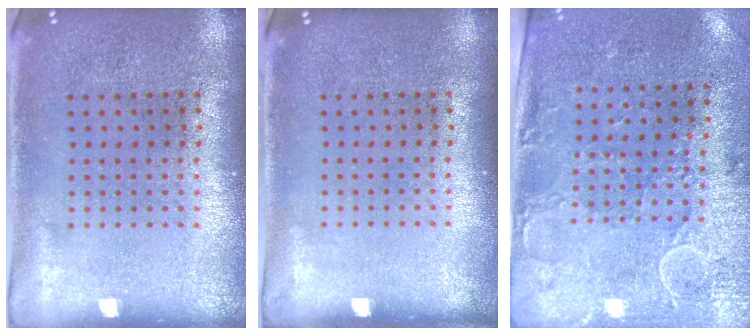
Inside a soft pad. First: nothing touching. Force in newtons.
{"total": 0.0}
{"total": 2.9, "press": 2.4, "slide": 1.7}